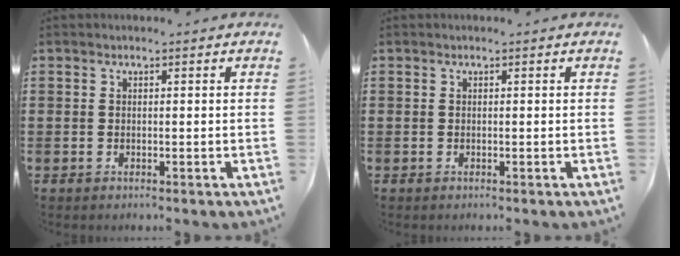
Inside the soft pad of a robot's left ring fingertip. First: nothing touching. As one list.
[{"total": 0.0}]